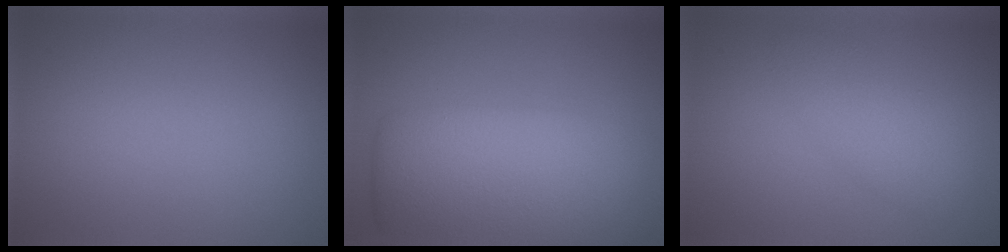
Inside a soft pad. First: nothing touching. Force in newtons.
{"total": 11.0, "press": 11.0, "slide": 0.5}
{"total": 3.1, "press": 3.1, "slide": 0.0}